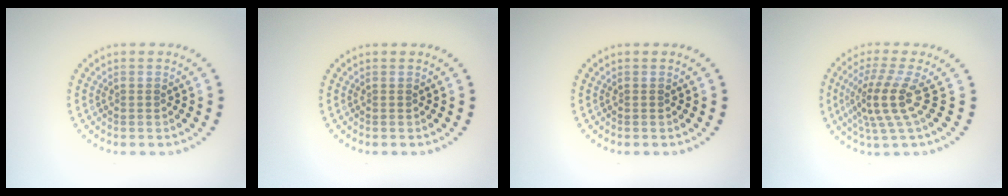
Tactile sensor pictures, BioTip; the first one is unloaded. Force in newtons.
{"total": 0.0}
{"total": 0.0}
{"total": 3.9, "press": 2.7, "slide": 2.9}